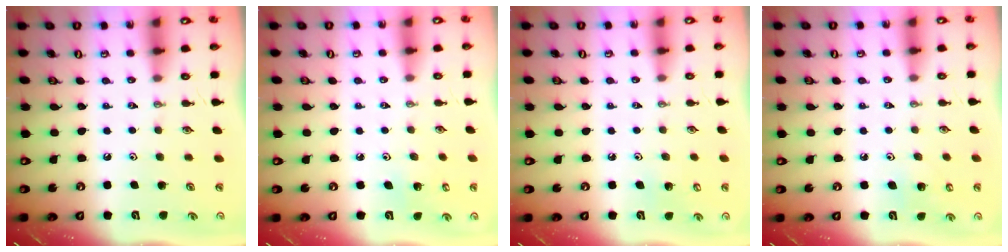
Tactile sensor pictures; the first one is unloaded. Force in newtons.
{"total": 3.1, "press": 3.1, "slide": 0.2}
{"total": 4.4, "press": 4.3, "slide": 0.8}
{"total": 6.4, "press": 6.3, "slide": 0.6}